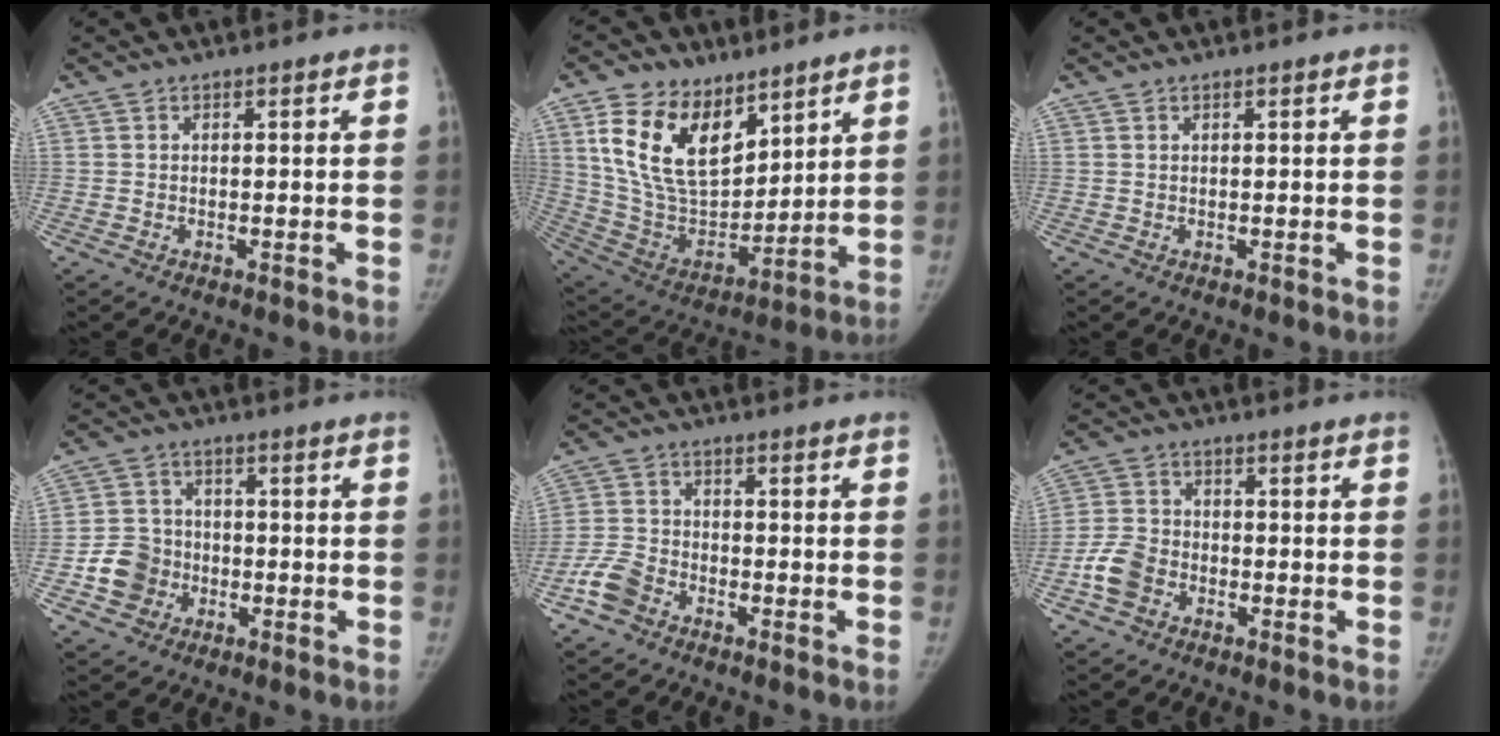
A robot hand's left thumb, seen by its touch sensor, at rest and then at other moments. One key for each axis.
{"total": 19.3, "fx": 9.9, "fy": 11.3, "fz": 12.1, "tx": -0.184, "ty": -0.046, "tz": 0.201}
{"total": 0.0}
{"total": 7.3, "fx": -2.4, "fy": 6.5, "fz": 2.1, "tx": -0.013, "ty": 0.021, "tz": -0.045}
{"total": 5.6, "fx": -3.6, "fy": 3.6, "fz": 2.3, "tx": -0.045, "ty": 0.016, "tz": -0.076}
{"total": 6.1, "fx": -2.8, "fy": 4.6, "fz": 3.0, "tx": -0.051, "ty": 0.017, "tz": -0.059}